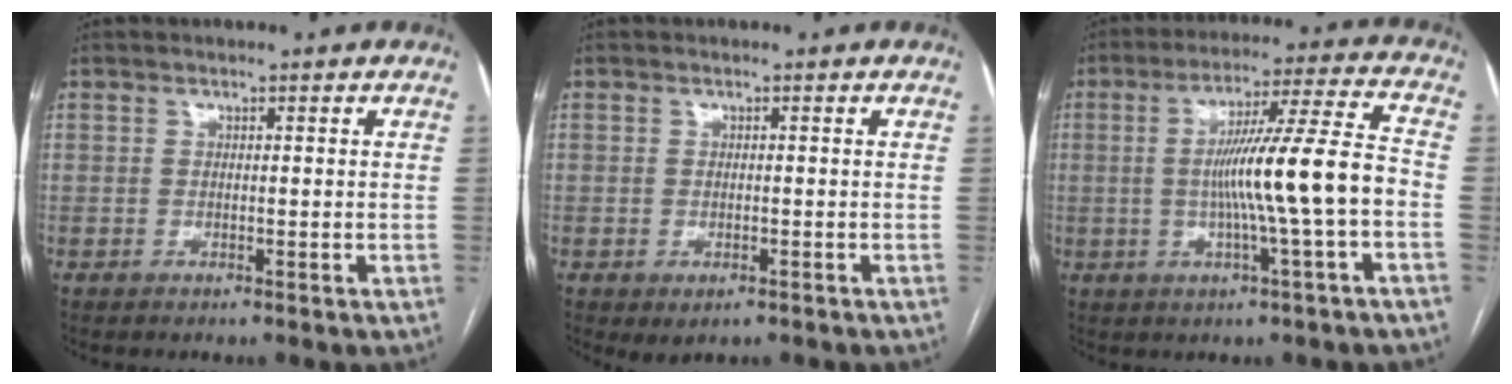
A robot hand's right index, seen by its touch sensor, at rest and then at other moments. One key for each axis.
{"total": 2.1, "fx": -1.1, "fy": 1.1, "fz": 1.5, "tx": -0.021, "ty": -0.003, "tz": -0.005}
{"total": 13.2, "fx": -1.9, "fy": -1.0, "fz": 13.0, "tx": -0.218, "ty": 0.012, "tz": -0.034}